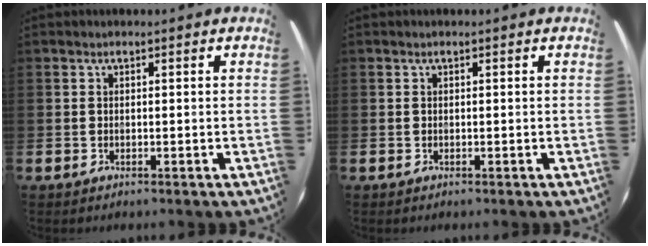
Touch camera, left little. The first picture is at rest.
{"total": 0.0}